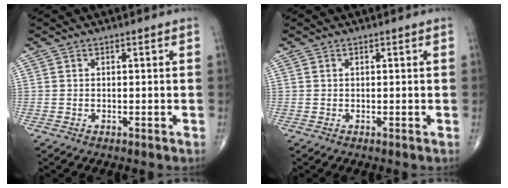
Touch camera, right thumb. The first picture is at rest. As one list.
[{"total": 0.0}]